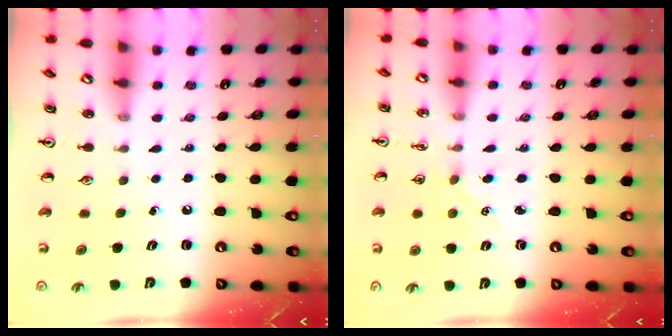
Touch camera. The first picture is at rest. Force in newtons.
{"total": 3.2, "press": 3.2, "slide": 0.4}